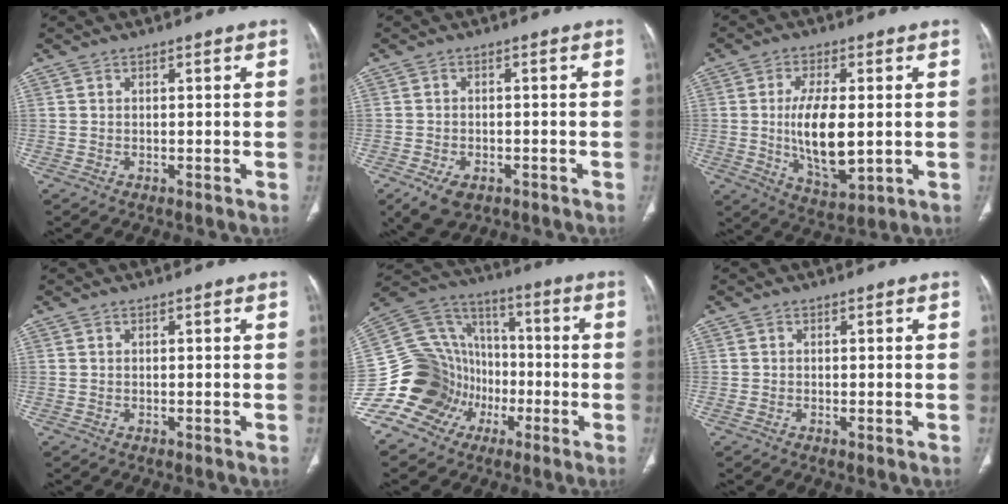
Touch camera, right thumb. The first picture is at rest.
{"total": 6.2, "force": [-3.4, 3.7, 3.6], "torque": [-0.065, 0.004, -0.051]}
{"total": 12.1, "force": [-0.2, 5.2, 10.9], "torque": [-0.192, -0.020, 0.004]}
{"total": 0.0}
{"total": 19.6, "force": [-7.3, 16.6, 7.3], "torque": [-0.122, 0.081, -0.130]}
{"total": 0.7, "force": [-0.2, 0.2, 0.6], "torque": [-0.017, -0.004, -0.005]}